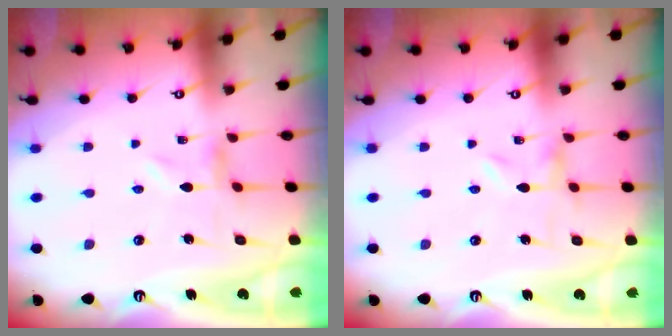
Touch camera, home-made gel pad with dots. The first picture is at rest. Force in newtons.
{"total": 0.0}